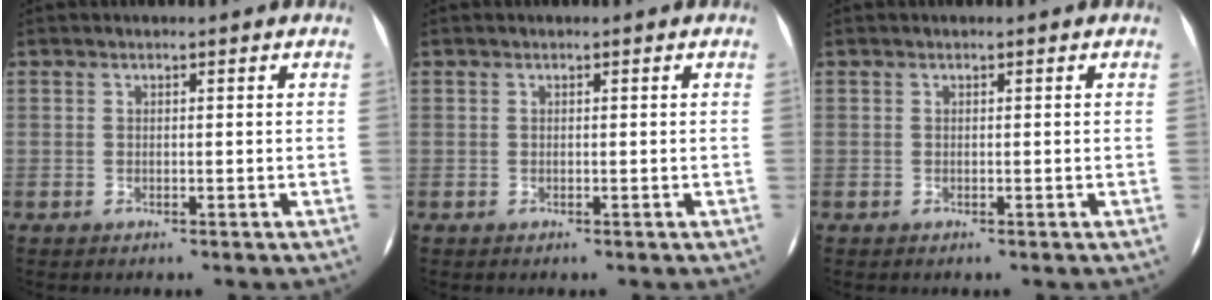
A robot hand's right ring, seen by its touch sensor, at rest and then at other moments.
{"total": 0.0}
{"total": 0.0}